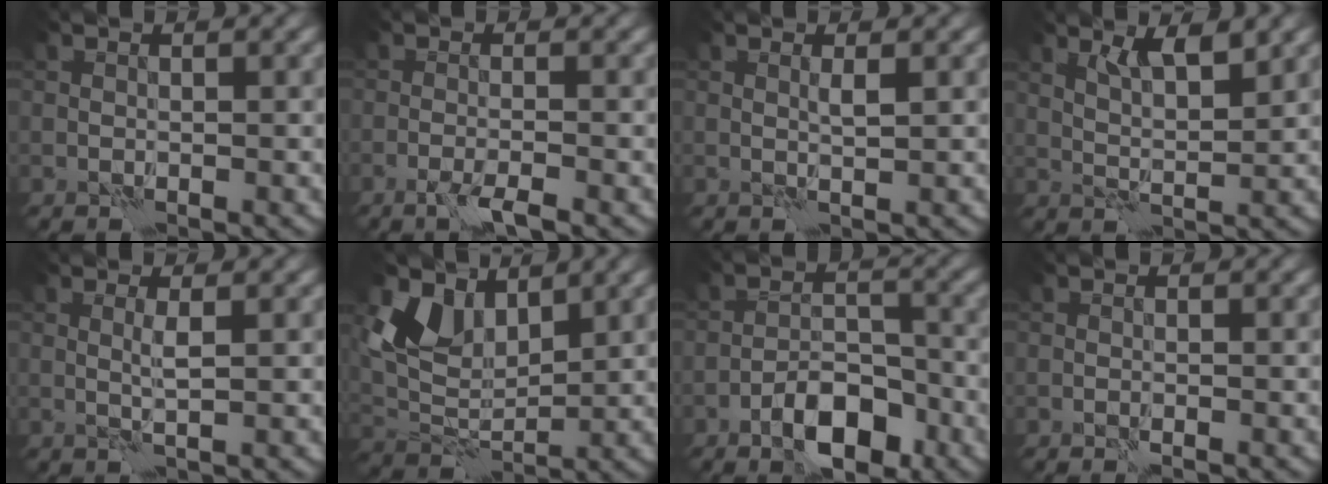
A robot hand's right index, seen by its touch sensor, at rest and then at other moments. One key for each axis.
{"total": 2.1, "fx": -1.4, "fy": 0.0, "fz": 1.6, "tx": -0.034, "ty": -0.001, "tz": -0.032}
{"total": 0.8, "fx": 0.4, "fy": -0.1, "fz": 0.7, "tx": -0.017, "ty": -0.001, "tz": 0.006}
{"total": 3.1, "fx": 2.0, "fy": 0.5, "fz": 2.2, "tx": -0.046, "ty": -0.005, "tz": 0.038}
{"total": 1.2, "fx": 0.5, "fy": -0.2, "fz": 1.1, "tx": -0.028, "ty": 0.000, "tz": 0.005}
{"total": 5.5, "fx": 3.5, "fy": 3.2, "fz": 2.7, "tx": -0.066, "ty": -0.009, "tz": 0.067}
{"total": 5.6, "fx": -3.5, "fy": 2.4, "fz": 3.7, "tx": -0.057, "ty": 0.007, "tz": -0.063}
{"total": 0.8, "fx": -0.6, "fy": 0.0, "fz": 0.5, "tx": -0.012, "ty": -0.001, "tz": -0.010}